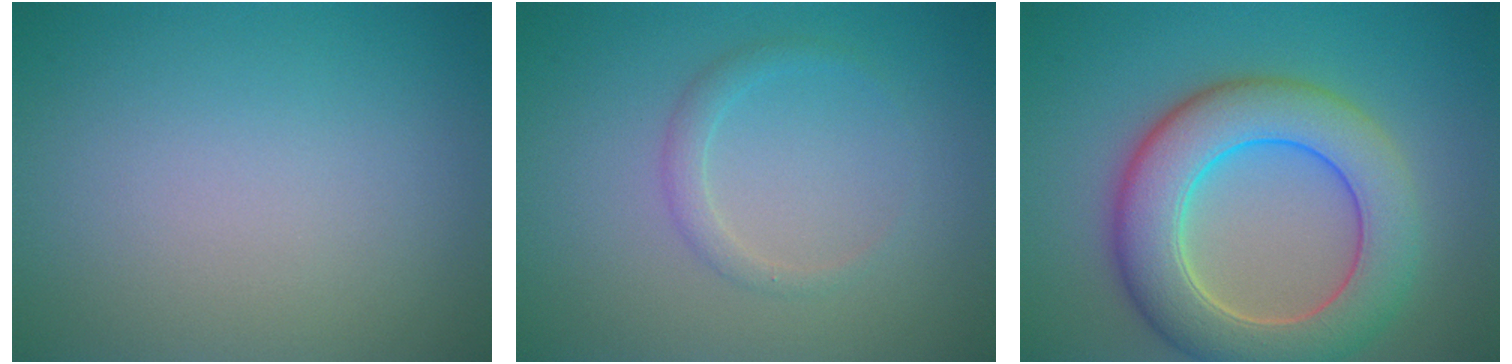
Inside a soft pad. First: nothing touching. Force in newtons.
{"total": 1.4, "press": 1.4, "slide": 0.2}
{"total": 8.6, "press": 8.6, "slide": 0.5}